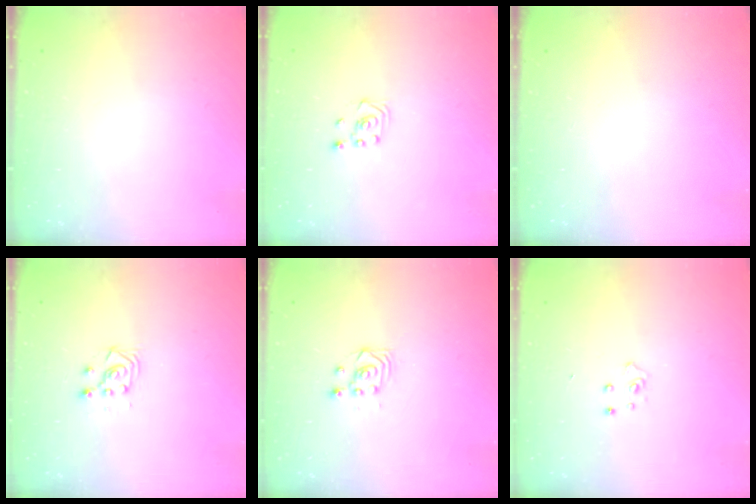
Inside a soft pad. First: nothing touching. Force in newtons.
{"total": 1.9, "press": 1.8, "slide": 0.6}
{"total": 0.0}
{"total": 3.7, "press": 3.6, "slide": 0.9}
{"total": 3.3, "press": 3.3, "slide": 0.4}
{"total": 3.9, "press": 3.9, "slide": 0.3}